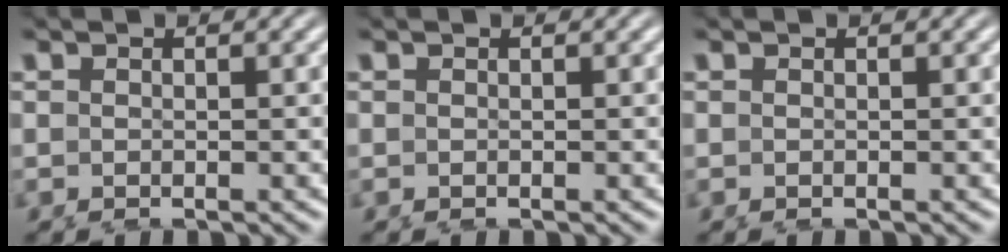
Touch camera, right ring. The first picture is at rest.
{"total": 0.0}
{"total": 0.0}